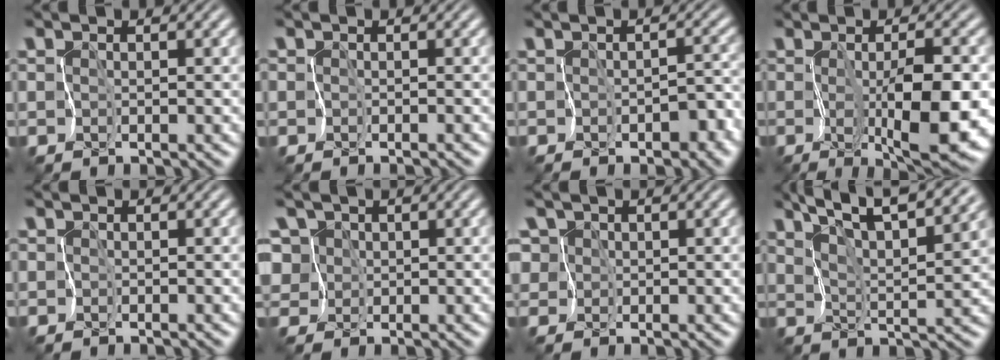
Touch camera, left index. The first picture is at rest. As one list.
[{"total": 0.6, "force": [-0.4, 0.3, -0.4], "torque": [0.015, -0.007, -0.009]}, {"total": 3.7, "force": [-2.4, 2.1, 1.9], "torque": [0.003, 0.013, -0.030]}, {"total": 8.2, "force": [-1.8, 2.3, 7.7], "torque": [-0.125, -0.011, -0.024]}, {"total": 0.6, "force": [0.1, 0.6, -0.2], "torque": [0.010, 0.000, 0.000]}, {"total": 7.1, "force": [2.8, 5.9, 2.8], "torque": [-0.061, 0.033, 0.016]}, {"total": 4.9, "force": [2.4, 3.9, 1.7], "torque": [-0.043, 0.024, 0.021]}, {"total": 9.5, "force": [8.0, 1.7, 4.9], "torque": [-0.081, 0.013, 0.094]}]